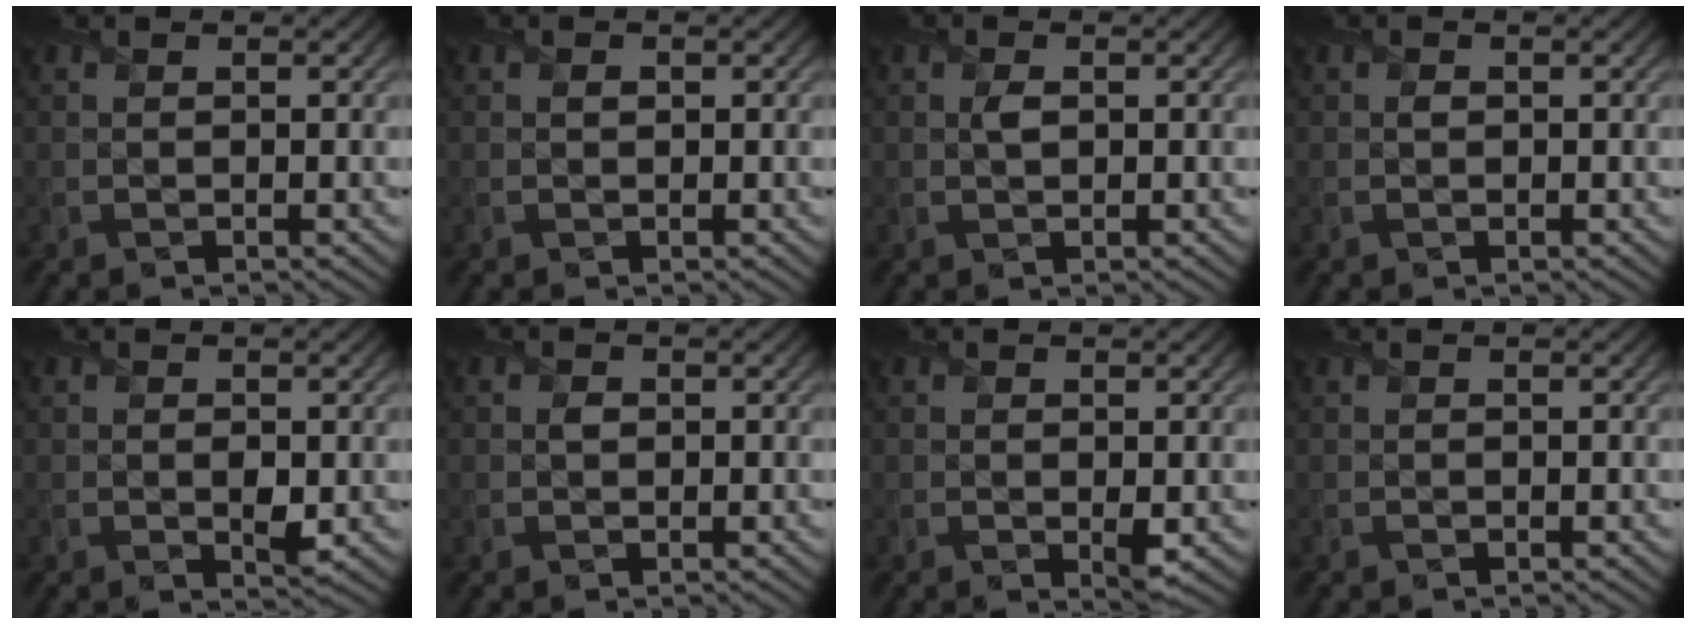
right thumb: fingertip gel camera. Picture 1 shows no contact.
{"total": 0.6, "force": [0.1, 0.5, 0.3], "torque": [-0.005, -0.002, 0.000]}
{"total": 1.3, "force": [0.2, 0.8, 1.0], "torque": [-0.023, 0.001, 0.004]}
{"total": 0.6, "force": [0.0, 0.5, 0.3], "torque": [-0.003, -0.004, -0.001]}
{"total": 1.9, "force": [-0.2, 1.2, 1.5], "torque": [-0.028, -0.008, 0.000]}
{"total": 0.9, "force": [0.0, 0.7, 0.5], "torque": [-0.008, -0.003, -0.002]}
{"total": 1.6, "force": [-0.2, 0.9, 1.3], "torque": [-0.023, -0.010, -0.001]}
{"total": 0.0}